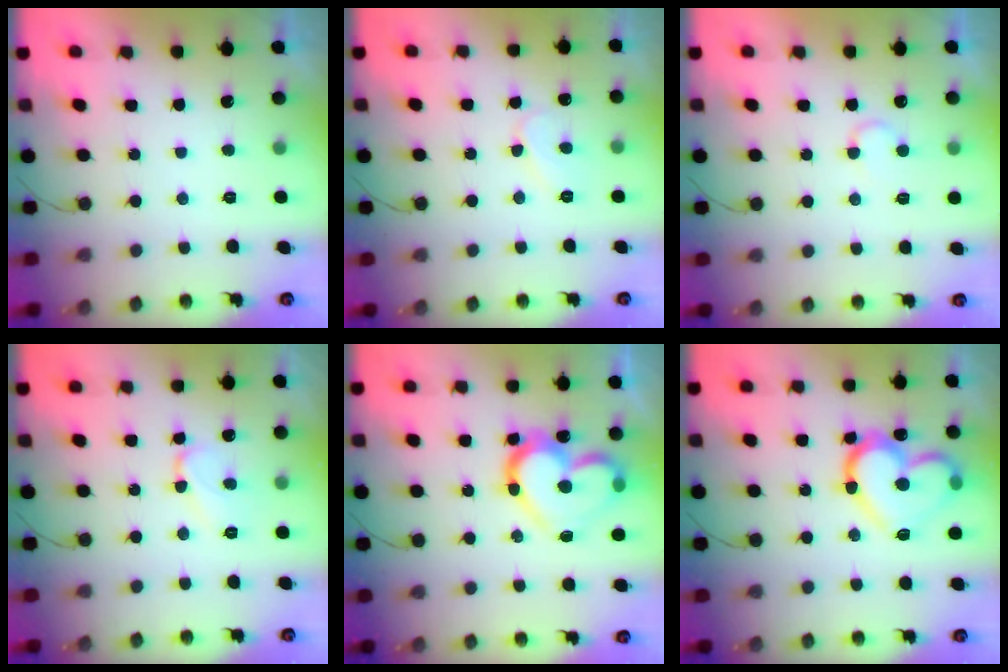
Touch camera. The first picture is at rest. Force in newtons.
{"total": 6.1, "press": 6.1, "slide": 0.4}
{"total": 4.3, "press": 4.2, "slide": 0.4}
{"total": 7.2, "press": 7.2, "slide": 0.7}
{"total": 17.4, "press": 17.3, "slide": 2.0}
{"total": 19.4, "press": 19.4, "slide": 1.0}